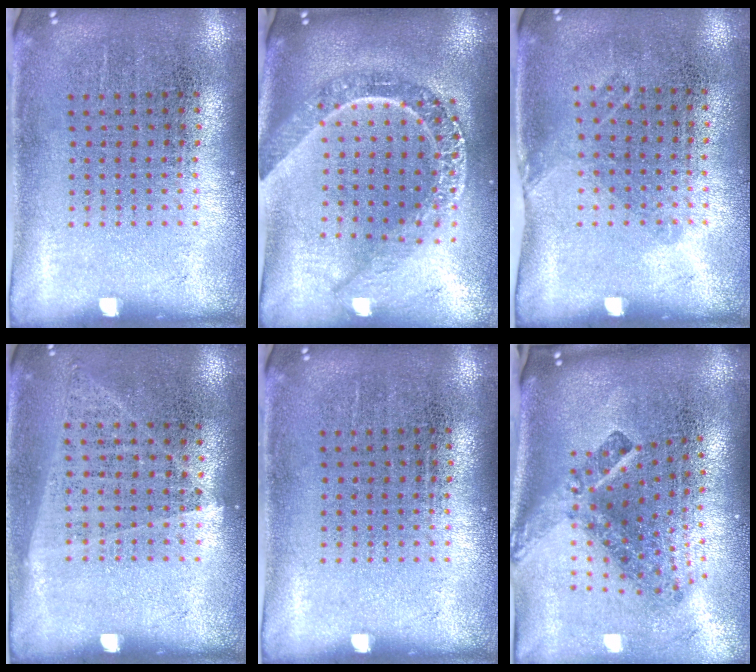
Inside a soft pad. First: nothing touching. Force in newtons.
{"total": 2.5, "press": 2.0, "slide": 1.5}
{"total": 1.0, "press": 0.7, "slide": 0.7}
{"total": 1.0, "press": 0.9, "slide": 0.4}
{"total": 0.0}
{"total": 2.9, "press": 1.7, "slide": 2.3}